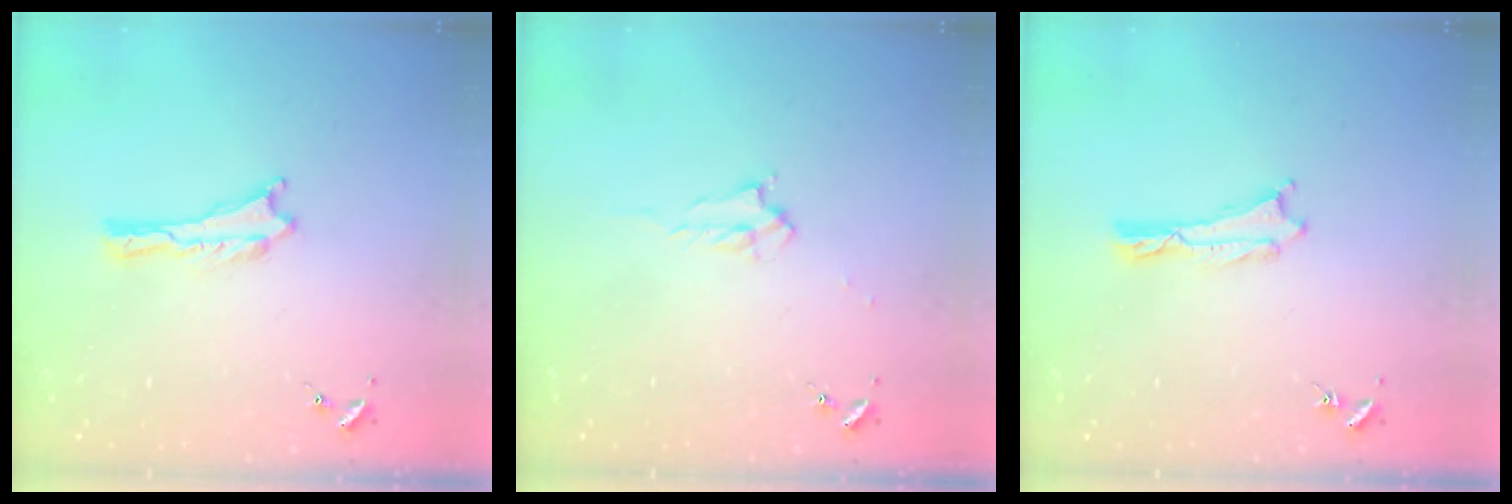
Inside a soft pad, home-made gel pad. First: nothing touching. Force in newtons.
{"total": 1.7, "press": 1.6, "slide": 0.2}
{"total": 0.0}